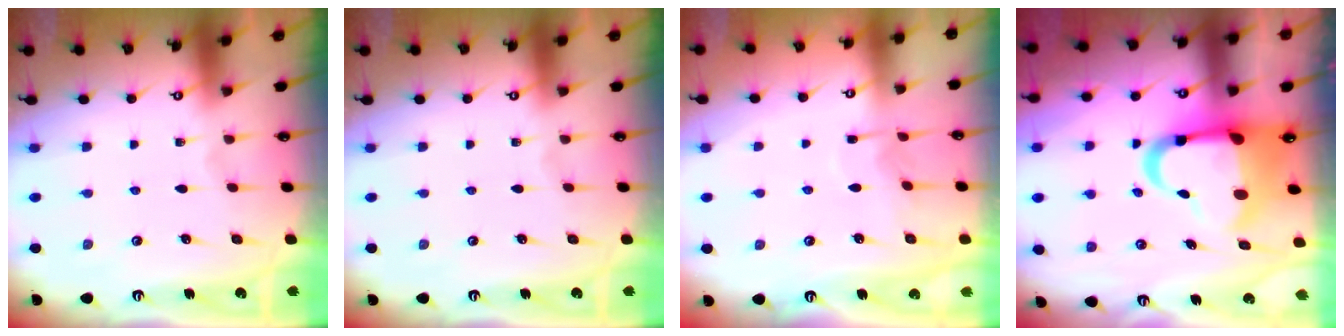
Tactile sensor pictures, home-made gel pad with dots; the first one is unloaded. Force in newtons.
{"total": 0.0}
{"total": 5.0, "press": 5.0, "slide": 0.5}
{"total": 13.1, "press": 13.0, "slide": 2.0}